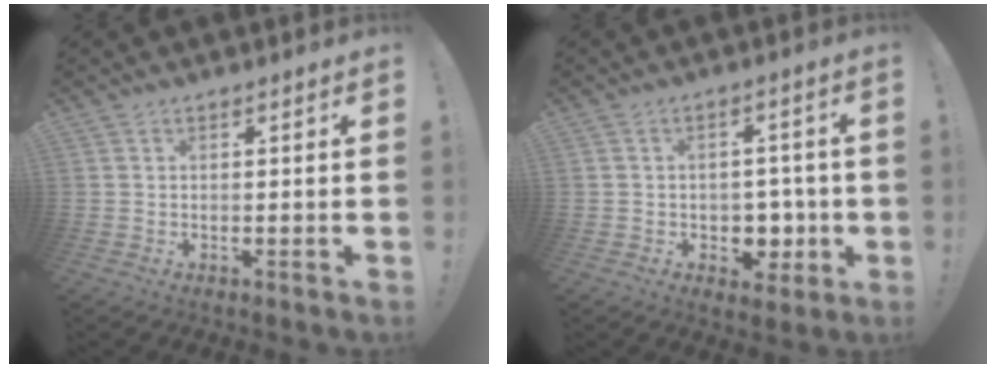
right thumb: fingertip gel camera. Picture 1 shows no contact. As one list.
[{"total": 6.9, "force": [-1.0, 6.3, 2.7], "torque": [-0.029, 0.007, -0.006]}]